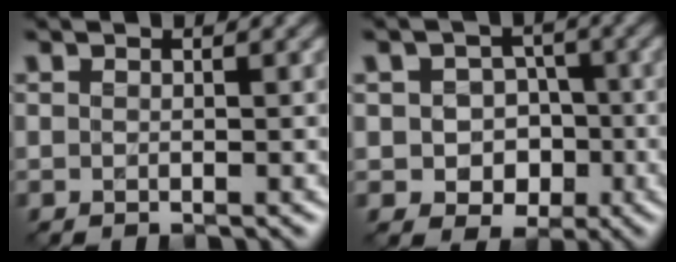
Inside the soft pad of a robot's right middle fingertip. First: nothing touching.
{"total": 4.2, "force": [-0.8, 3.6, 2.1], "torque": [-0.013, -0.001, -0.019]}